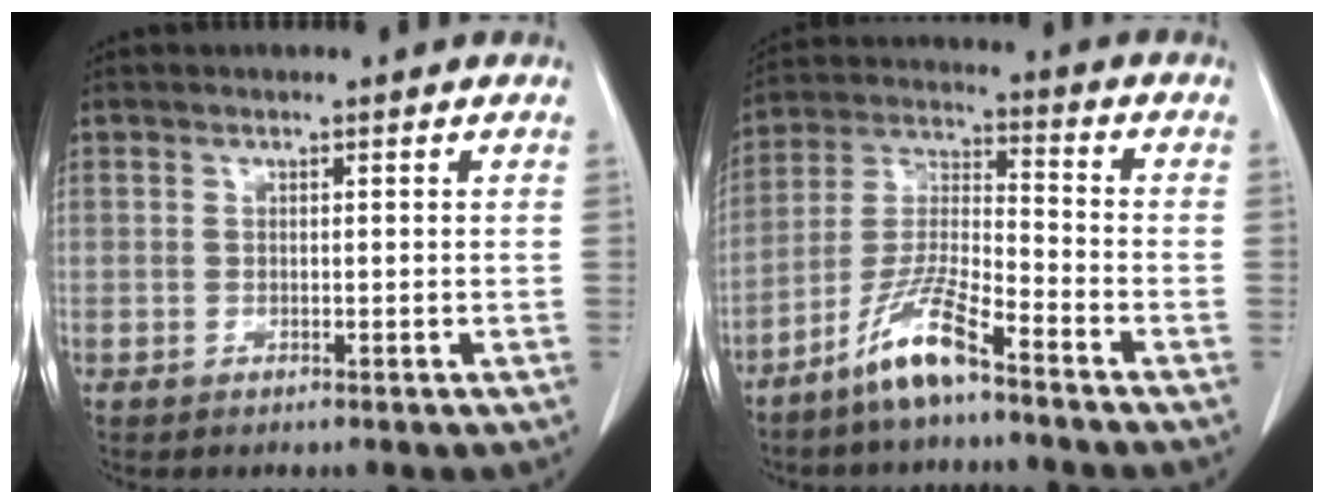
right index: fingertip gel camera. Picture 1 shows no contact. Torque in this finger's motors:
{"motor_torque": [1.18, -0.96, 0.48, 0.15]}